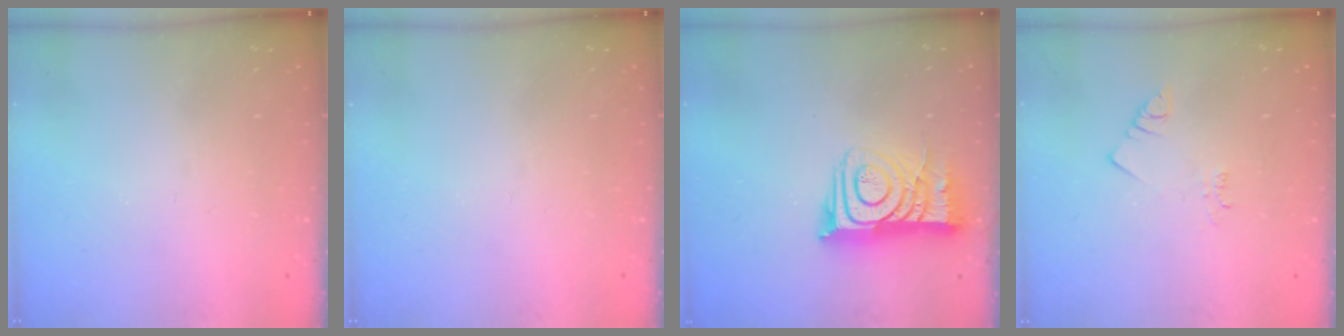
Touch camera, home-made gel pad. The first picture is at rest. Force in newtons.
{"total": 0.0}
{"total": 10.9, "press": 10.9, "slide": 1.1}
{"total": 2.5, "press": 2.5, "slide": 0.5}